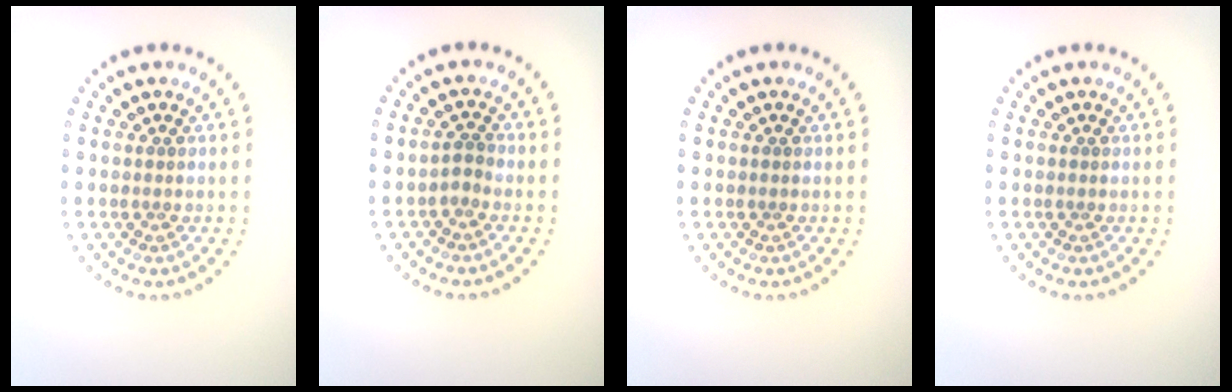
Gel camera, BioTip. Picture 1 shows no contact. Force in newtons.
{"total": 0.9, "press": 0.8, "slide": 0.5}
{"total": 0.0}
{"total": 0.0}